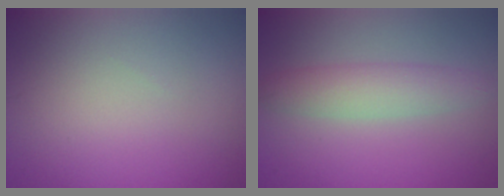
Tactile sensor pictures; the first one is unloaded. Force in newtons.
{"total": 3.2, "press": 3.2, "slide": 0.2}